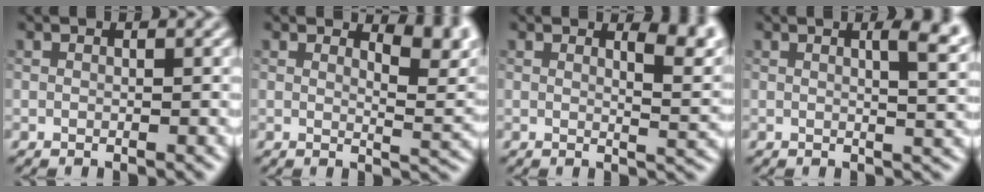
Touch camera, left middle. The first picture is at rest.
{"total": 4.4, "force": [2.7, 1.6, 3.1], "torque": [-0.037, -0.006, 0.035]}
{"total": 4.2, "force": [2.3, 1.5, 3.2], "torque": [-0.029, -0.002, 0.030]}
{"total": 4.5, "force": [1.8, 1.4, 3.9], "torque": [-0.040, 0.005, 0.021]}